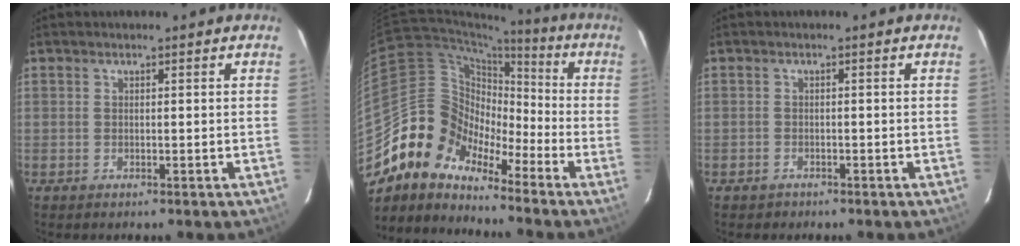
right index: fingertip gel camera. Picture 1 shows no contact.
{"total": 11.9, "force": [-9.4, 6.7, 2.9], "torque": [-0.058, 0.036, -0.202]}
{"total": 1.5, "force": [-1.0, 1.0, 0.1], "torque": [-0.005, 0.005, -0.013]}